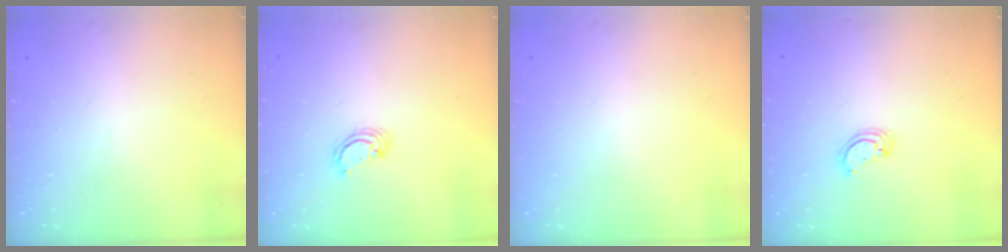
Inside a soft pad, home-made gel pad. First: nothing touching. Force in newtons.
{"total": 2.5, "press": 2.5, "slide": 0.2}
{"total": 0.0}
{"total": 2.6, "press": 2.6, "slide": 0.3}